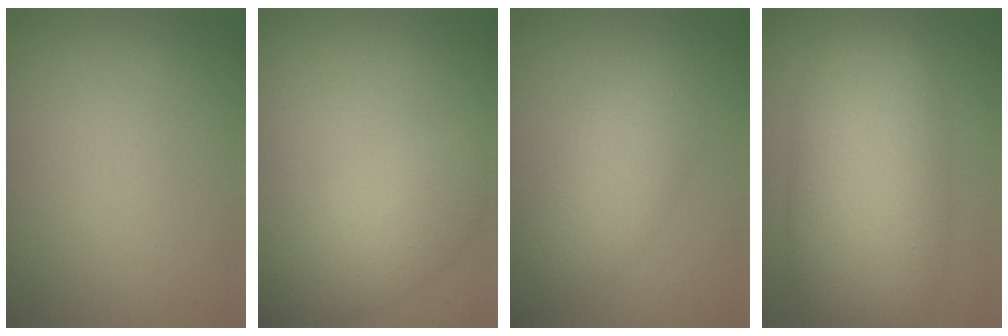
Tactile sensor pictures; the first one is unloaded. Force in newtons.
{"total": 4.7, "press": 4.7, "slide": 0.1}
{"total": 4.3, "press": 4.3, "slide": 0.1}
{"total": 10.9, "press": 10.9, "slide": 0.1}